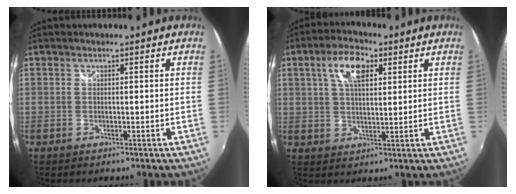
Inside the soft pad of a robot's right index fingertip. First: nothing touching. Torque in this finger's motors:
{"motor_torque": [0.60, 0.57, 0.23, 0.10]}